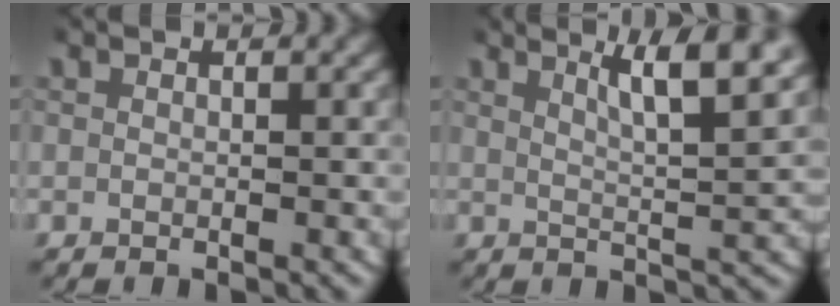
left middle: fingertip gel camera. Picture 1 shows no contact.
{"total": 6.2, "force": [3.3, 1.7, 4.9], "torque": [-0.069, -0.003, 0.049]}